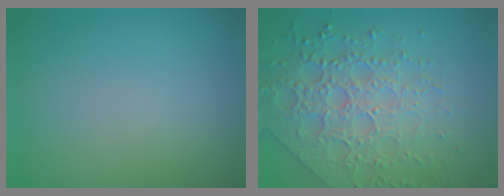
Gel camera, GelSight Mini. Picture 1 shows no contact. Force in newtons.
{"total": 5.7, "press": 5.0, "slide": 2.8}